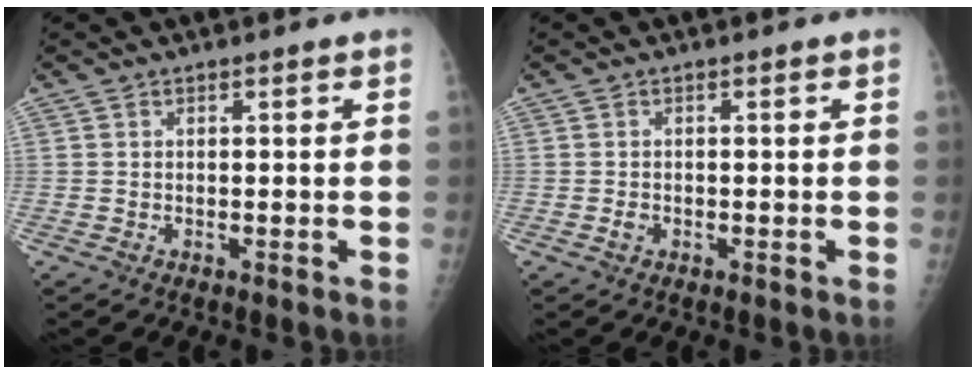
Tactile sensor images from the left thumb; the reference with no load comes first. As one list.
[{"total": 1.1, "force": [-0.4, 0.9, 0.6], "torque": [-0.009, 0.001, -0.006]}]